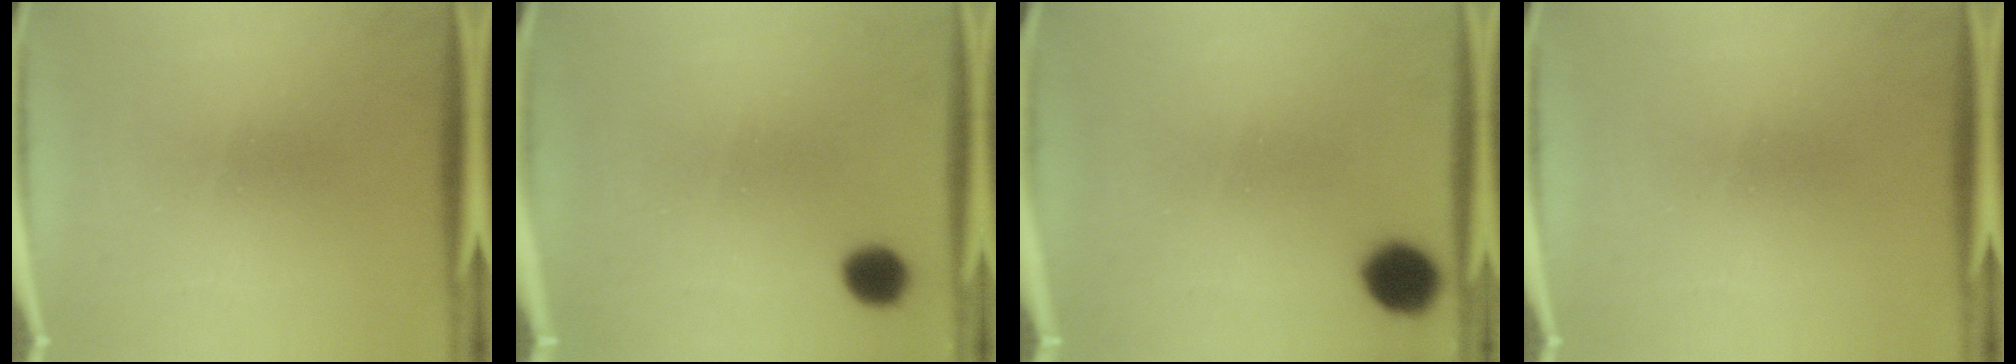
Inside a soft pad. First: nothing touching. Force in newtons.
{"total": 6.0}
{"total": 8.1}
{"total": 0.0}